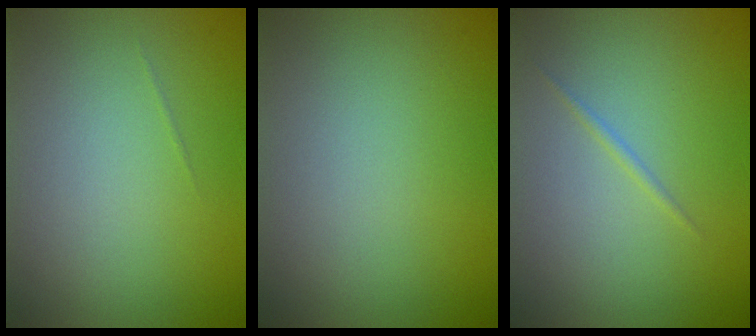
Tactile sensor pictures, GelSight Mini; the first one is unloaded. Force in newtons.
{"total": 0.0}
{"total": 0.6, "press": 0.6, "slide": 0.0}